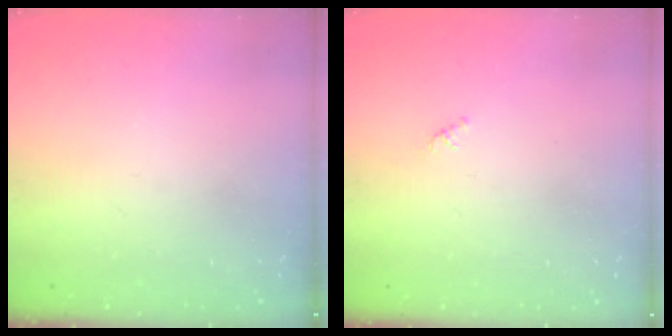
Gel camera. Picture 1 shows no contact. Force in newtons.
{"total": 0.8, "press": 0.7, "slide": 0.4}